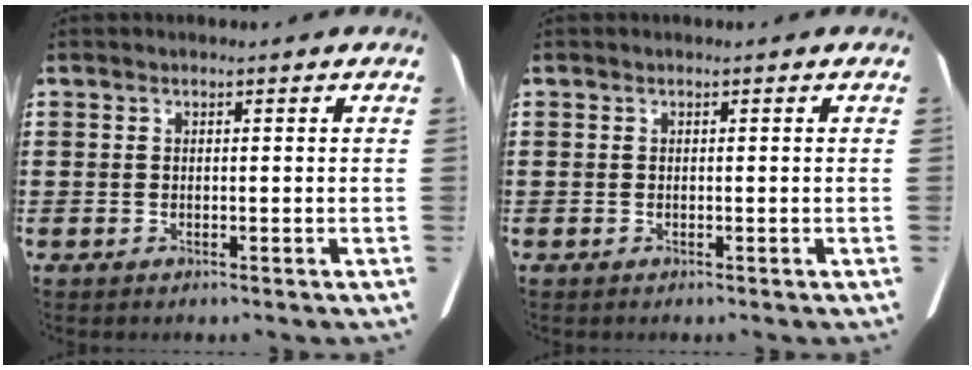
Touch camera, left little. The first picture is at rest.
{"total": 0.0}